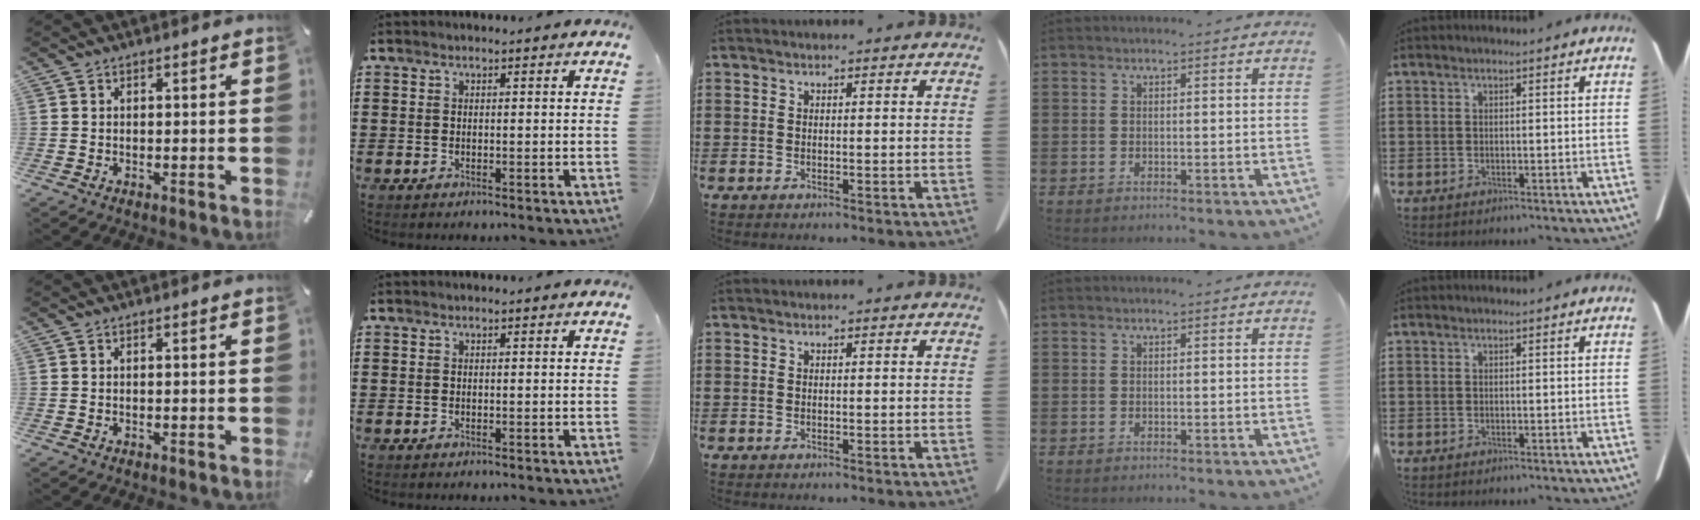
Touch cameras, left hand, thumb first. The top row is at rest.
{}